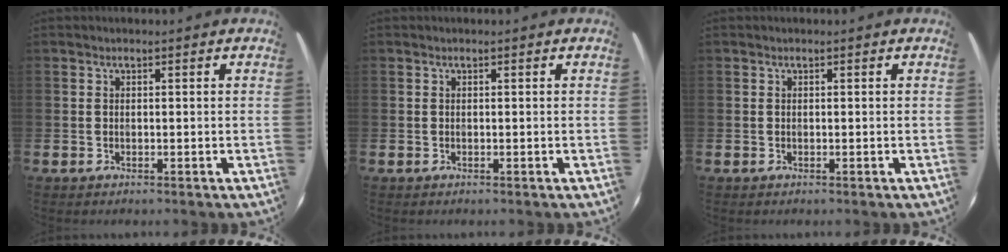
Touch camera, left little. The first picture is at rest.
{"total": 0.0}
{"total": 0.0}